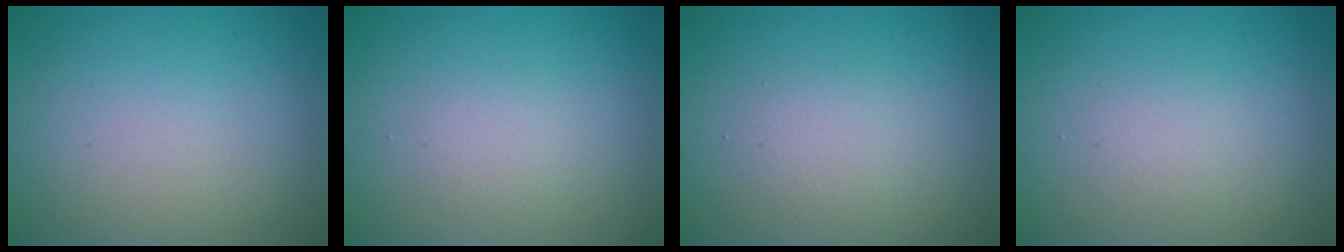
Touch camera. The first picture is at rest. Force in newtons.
{"total": 1.3, "press": 1.3, "slide": 0.1}
{"total": 1.7, "press": 1.7, "slide": 0.1}
{"total": 1.3, "press": 1.3, "slide": 0.1}